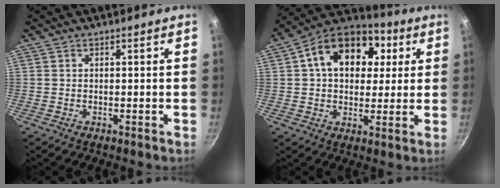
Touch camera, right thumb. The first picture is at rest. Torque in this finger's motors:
{"motor_torque": [0.32, 3.40, 0.65, -0.50, 0.10]}